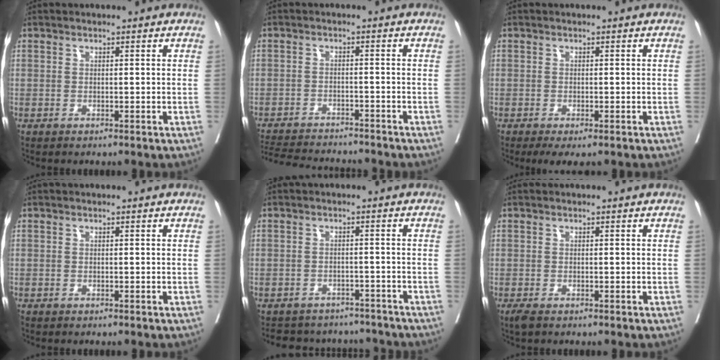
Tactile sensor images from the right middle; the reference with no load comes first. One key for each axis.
{"total": 12.3, "fx": -11.7, "fy": 1.4, "fz": 3.8, "tx": -0.068, "ty": -0.007, "tz": -0.167}
{"total": 3.0, "fx": -1.9, "fy": 1.0, "fz": 2.1, "tx": -0.033, "ty": -0.009, "tz": -0.027}
{"total": 0.0}
{"total": 10.2, "fx": -9.5, "fy": 3.6, "fz": 1.2, "tx": -0.022, "ty": 0.017, "tz": -0.115}
{"total": 1.6, "fx": -1.2, "fy": 0.5, "fz": 1.0, "tx": -0.022, "ty": -0.007, "tz": -0.020}